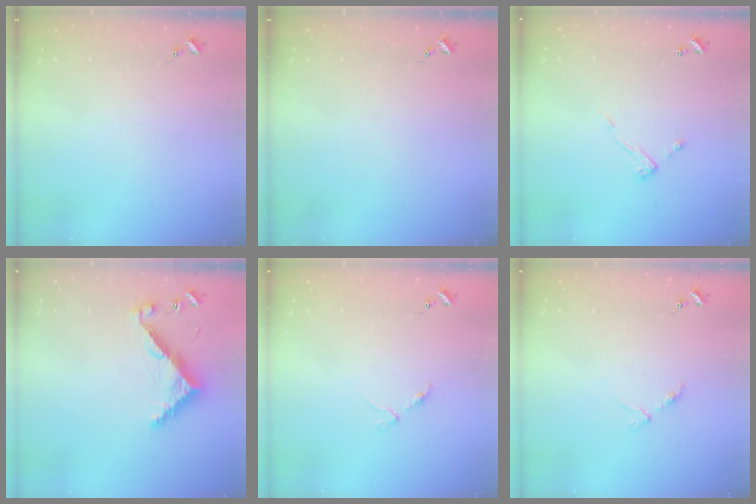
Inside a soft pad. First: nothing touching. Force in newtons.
{"total": 0.0}
{"total": 6.4, "press": 6.4, "slide": 0.2}
{"total": 8.0, "press": 7.9, "slide": 0.4}
{"total": 3.4, "press": 3.4, "slide": 0.5}
{"total": 3.4, "press": 3.4, "slide": 0.5}